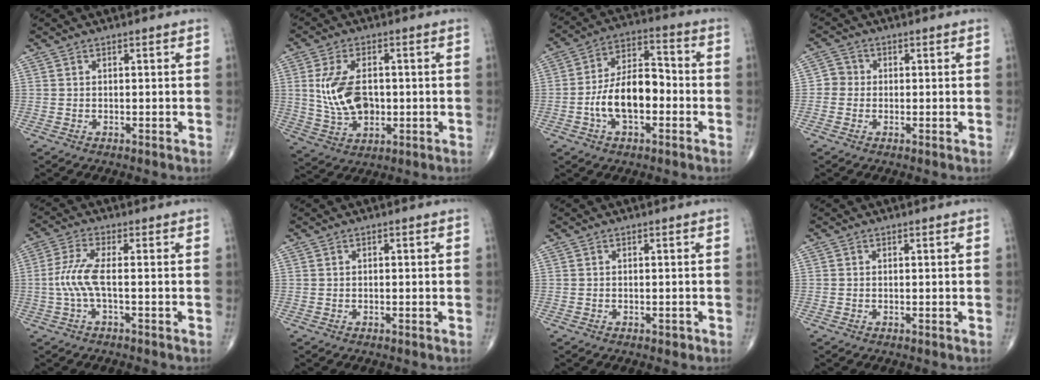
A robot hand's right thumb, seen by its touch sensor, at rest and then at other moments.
{"total": 10.7, "force": [0.5, 6.5, 8.5], "torque": [-0.154, -0.003, 0.020]}
{"total": 12.8, "force": [-3.0, 6.8, 10.4], "torque": [-0.172, 0.041, -0.061]}
{"total": 2.8, "force": [-0.3, 2.6, 0.8], "torque": [0.004, 0.007, -0.015]}
{"total": 5.7, "force": [-0.9, 1.2, 5.5], "torque": [-0.143, 0.012, -0.024]}
{"total": 0.0}
{"total": 0.7, "force": [-0.4, 0.4, 0.4], "torque": [-0.003, 0.000, -0.006]}
{"total": 0.0}